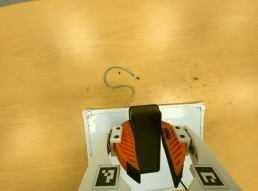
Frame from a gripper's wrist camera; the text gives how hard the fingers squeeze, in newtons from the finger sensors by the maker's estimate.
{"total": 11.1, "left": 11.0, "right": 11.2}